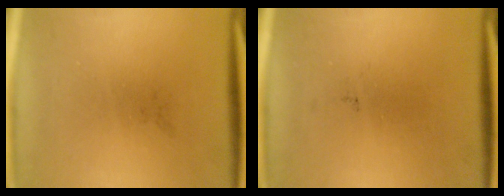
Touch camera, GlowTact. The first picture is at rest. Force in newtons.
{"total": 0.0}